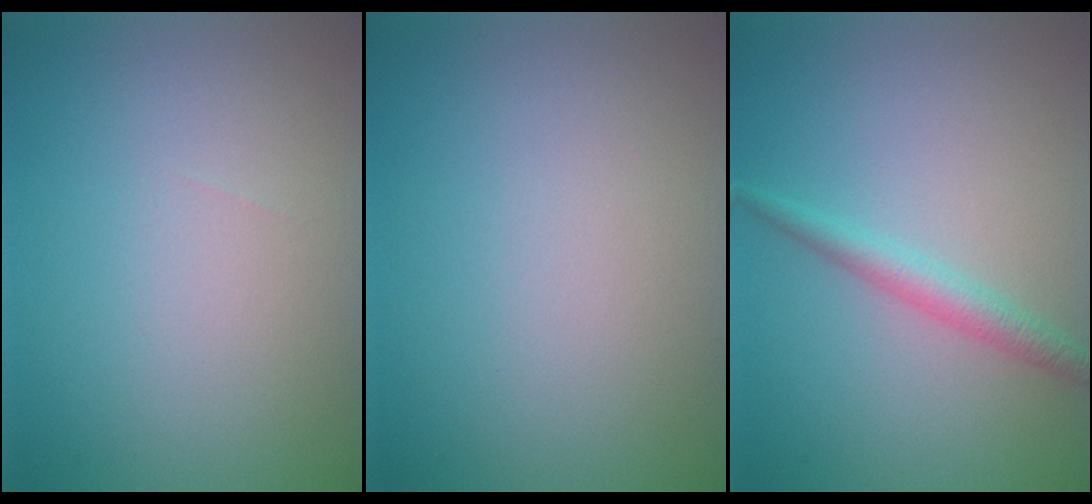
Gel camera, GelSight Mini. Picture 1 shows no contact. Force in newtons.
{"total": 0.0}
{"total": 2.2, "press": 2.2, "slide": 0.1}